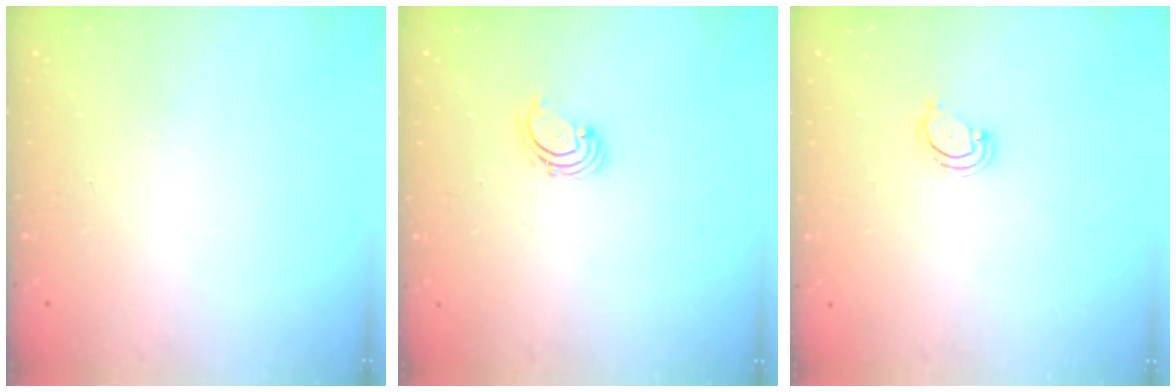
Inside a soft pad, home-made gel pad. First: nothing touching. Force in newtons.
{"total": 1.8, "press": 1.7, "slide": 0.6}
{"total": 3.3, "press": 3.3, "slide": 0.3}